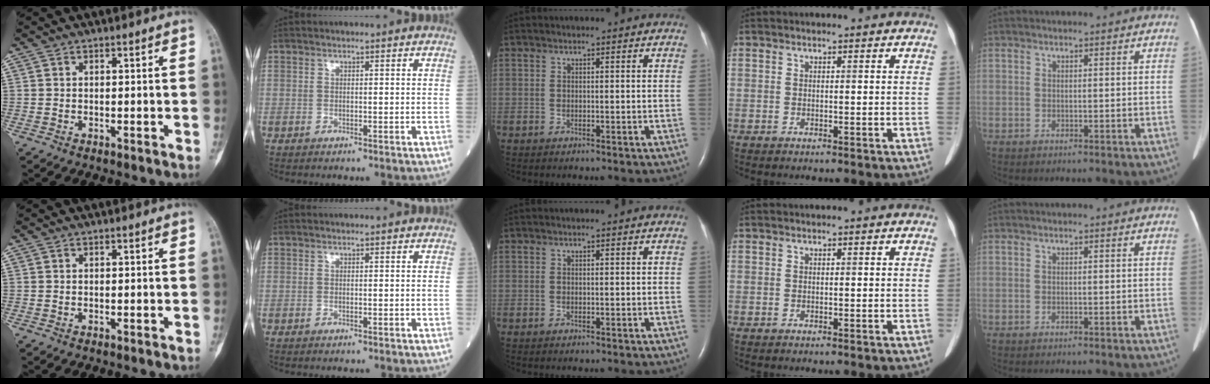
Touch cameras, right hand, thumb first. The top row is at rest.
{}